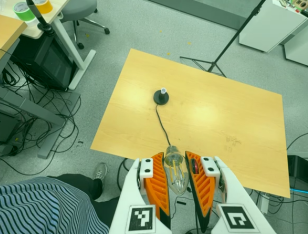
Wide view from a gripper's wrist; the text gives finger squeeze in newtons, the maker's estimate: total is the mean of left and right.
{"total": 22.8, "left": 24.5, "right": 21.0}